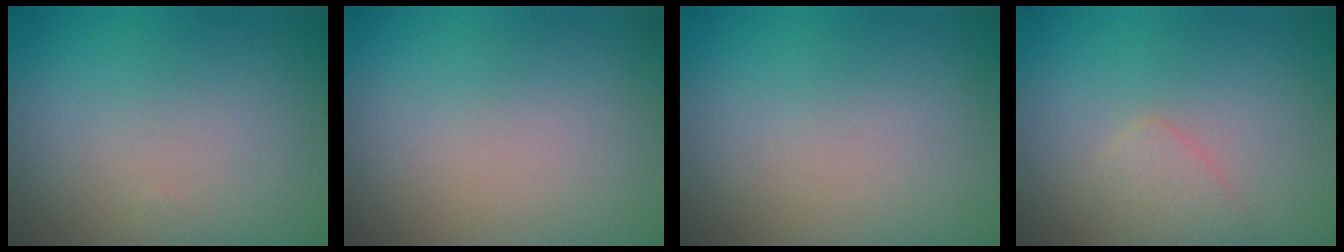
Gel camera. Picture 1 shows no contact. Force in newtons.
{"total": 0.0}
{"total": 0.0}
{"total": 1.5, "press": 1.5, "slide": 0.0}